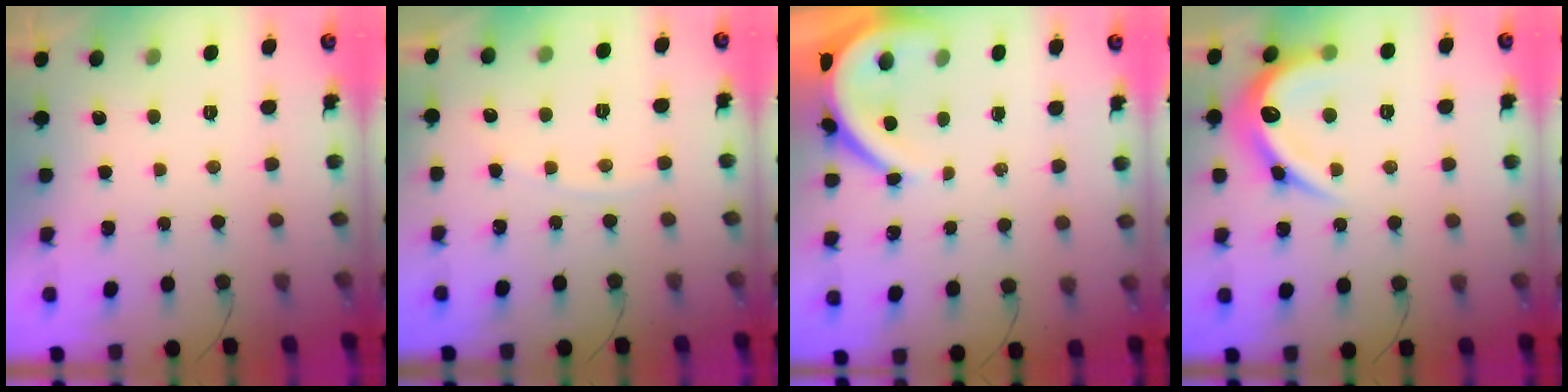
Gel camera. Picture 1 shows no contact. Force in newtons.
{"total": 2.0, "press": 2.0, "slide": 0.4}
{"total": 6.6, "press": 6.5, "slide": 1.1}
{"total": 15.0, "press": 15.0, "slide": 0.3}